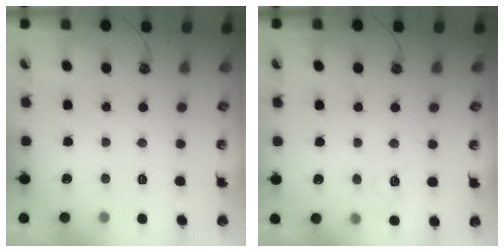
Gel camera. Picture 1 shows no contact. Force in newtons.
{"total": 7.2, "press": 7.2, "slide": 0.7}